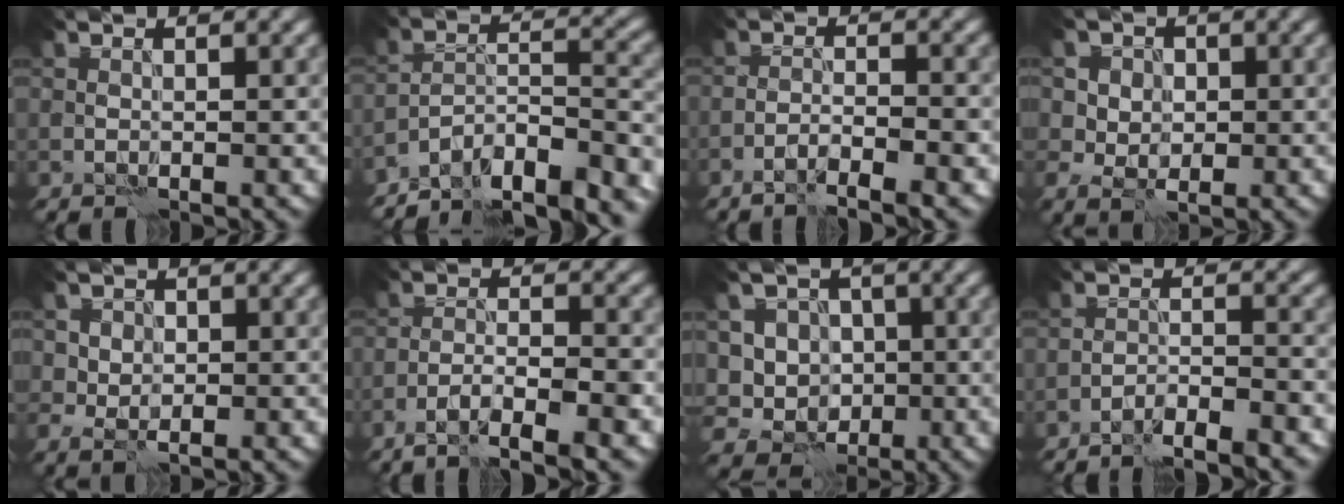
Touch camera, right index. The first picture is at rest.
{"total": 11.2, "force": [-9.8, 2.7, 4.8], "torque": [-0.071, 0.018, -0.143]}
{"total": 2.8, "force": [-2.3, -0.3, 1.6], "torque": [-0.029, 0.008, -0.046]}
{"total": 4.4, "force": [1.6, 3.6, 1.9], "torque": [-0.032, 0.009, 0.013]}
{"total": 2.0, "force": [0.5, 1.7, 1.0], "torque": [-0.014, 0.003, 0.005]}
{"total": 4.5, "force": [-3.4, 0.1, 3.0], "torque": [-0.050, 0.007, -0.063]}
{"total": 5.9, "force": [-1.1, 5.4, 2.1], "torque": [-0.017, 0.013, -0.043]}
{"total": 4.1, "force": [-3.7, 0.0, 1.8], "torque": [-0.026, 0.008, -0.068]}